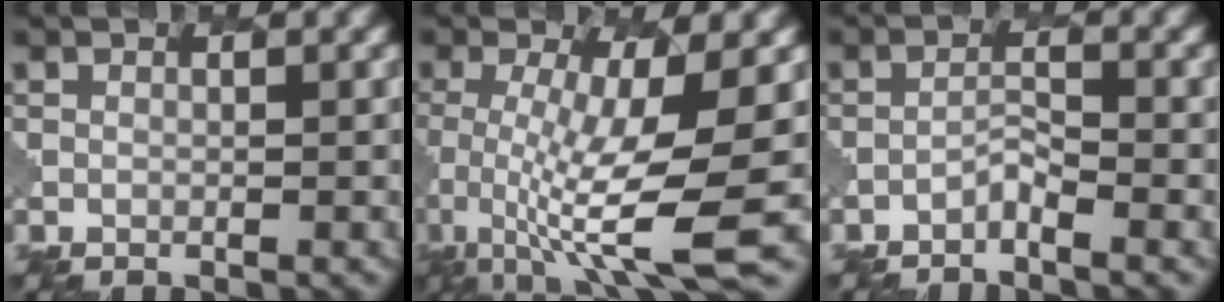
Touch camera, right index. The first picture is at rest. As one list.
[{"total": 9.3, "force": [-2.2, 2.2, 8.8], "torque": [-0.161, -0.017, -0.037]}, {"total": 0.9, "force": [-0.8, 0.0, 0.4], "torque": [-0.012, 0.006, -0.020]}]